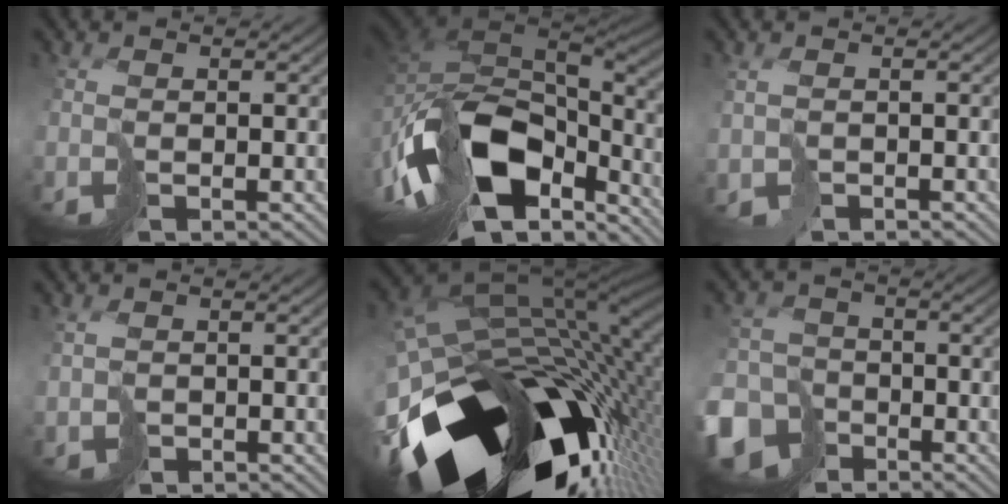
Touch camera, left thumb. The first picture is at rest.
{"total": 18.0, "force": [-7.4, 9.3, 13.6], "torque": [-0.310, -0.030, -0.118]}
{"total": 2.1, "force": [-0.6, 1.6, 1.3], "torque": [-0.038, -0.010, -0.014]}
{"total": 2.3, "force": [0.1, 1.9, 1.3], "torque": [-0.038, -0.013, 0.002]}
{"total": 20.2, "force": [-8.6, 11.2, 14.5], "torque": [-0.306, -0.056, -0.115]}
{"total": 12.0, "force": [-7.1, 8.3, 5.1], "torque": [-0.124, -0.045, -0.137]}